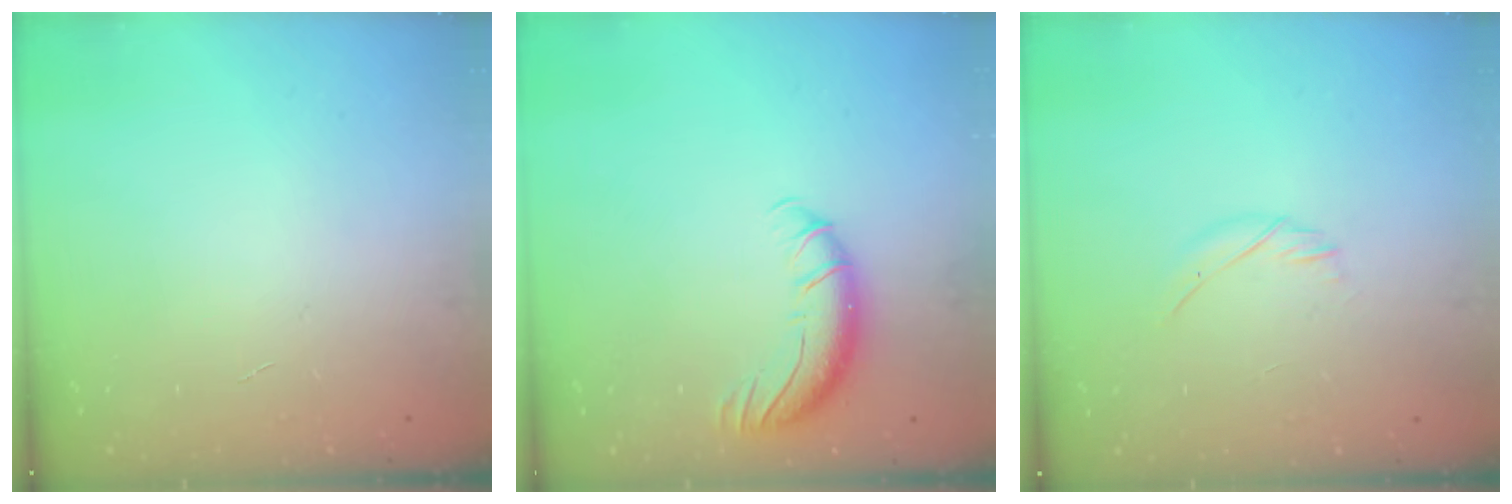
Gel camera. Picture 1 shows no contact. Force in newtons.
{"total": 8.8, "press": 8.6, "slide": 1.6}
{"total": 5.4, "press": 5.1, "slide": 1.7}